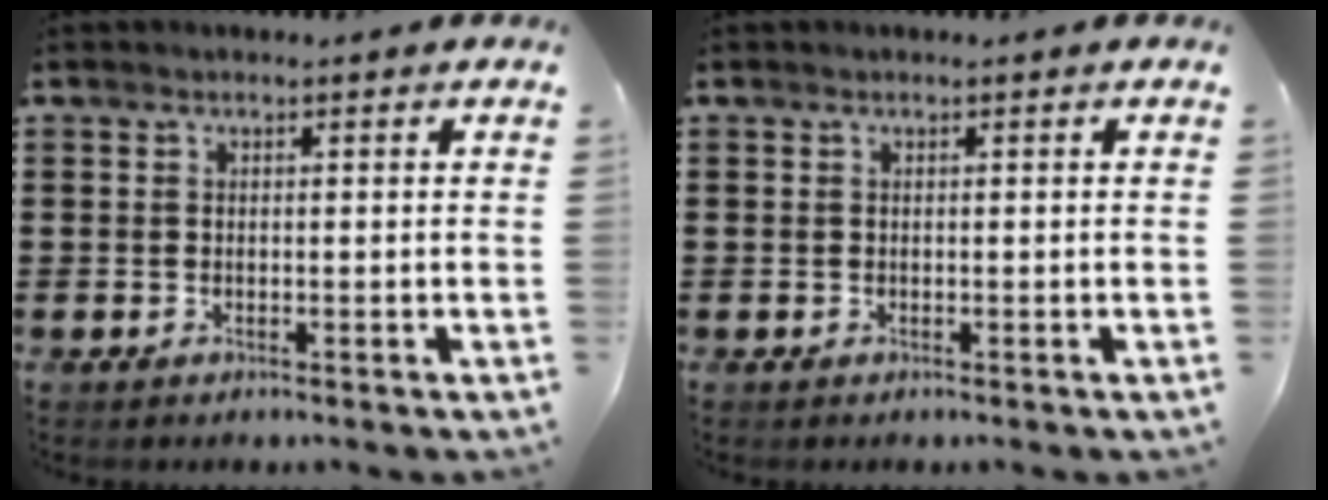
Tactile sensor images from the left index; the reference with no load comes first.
{"total": 0.0}